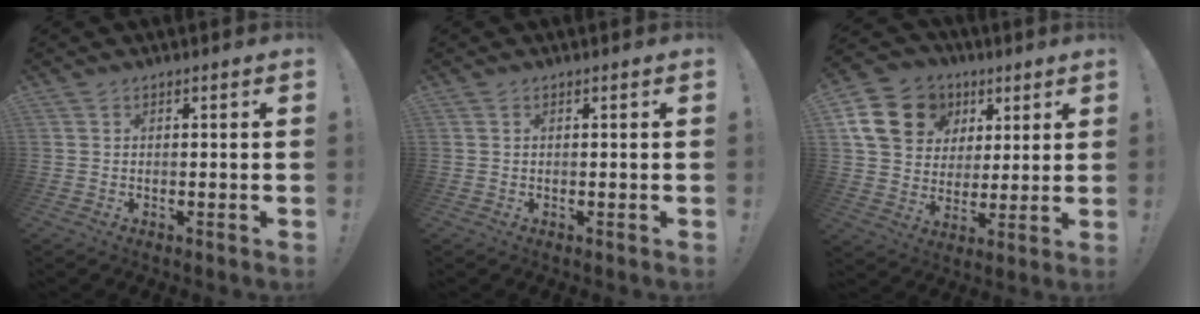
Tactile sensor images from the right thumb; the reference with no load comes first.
{"total": 0.0}
{"total": 17.5, "force": [6.5, 14.3, 7.6], "torque": [-0.111, -0.014, 0.146]}